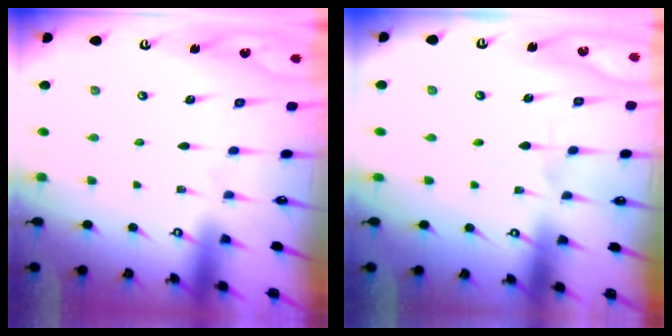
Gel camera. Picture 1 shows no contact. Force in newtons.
{"total": 2.5, "press": 2.4, "slide": 0.6}